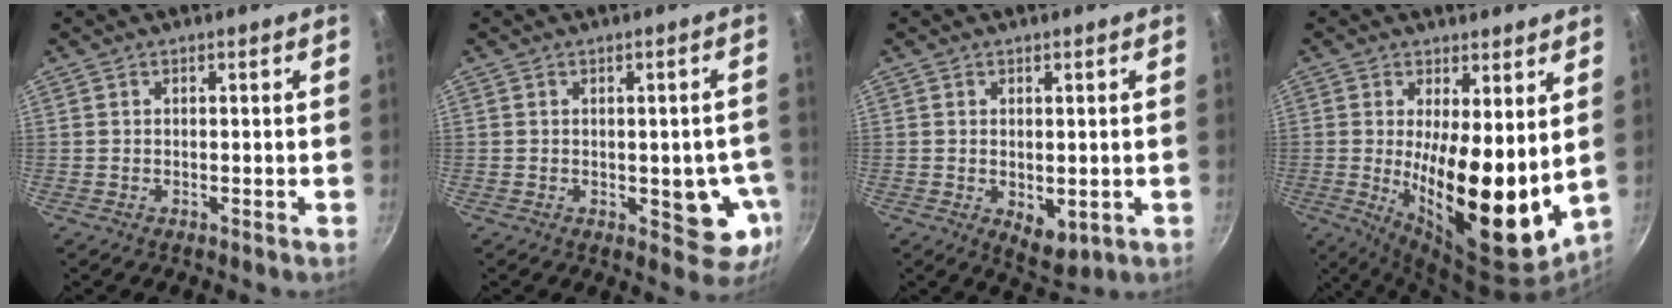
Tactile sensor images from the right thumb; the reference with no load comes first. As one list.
[{"total": 8.1, "force": [-1.5, 4.1, 6.9], "torque": [-0.042, -0.003, -0.017]}, {"total": 5.4, "force": [-0.7, 3.3, 4.2], "torque": [-0.048, -0.014, -0.001]}, {"total": 18.8, "force": [1.3, 7.4, 17.3], "torque": [-0.229, -0.042, 0.030]}]